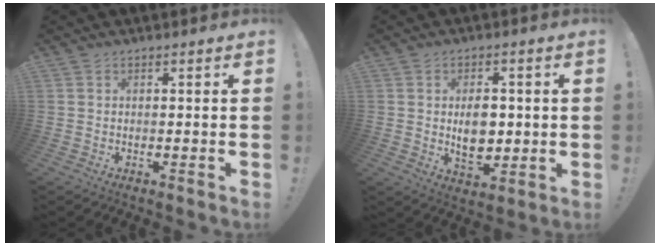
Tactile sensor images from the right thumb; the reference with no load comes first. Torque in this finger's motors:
{"motor_torque": [1.26, 1.15, 0.99, -0.01, 0.02]}